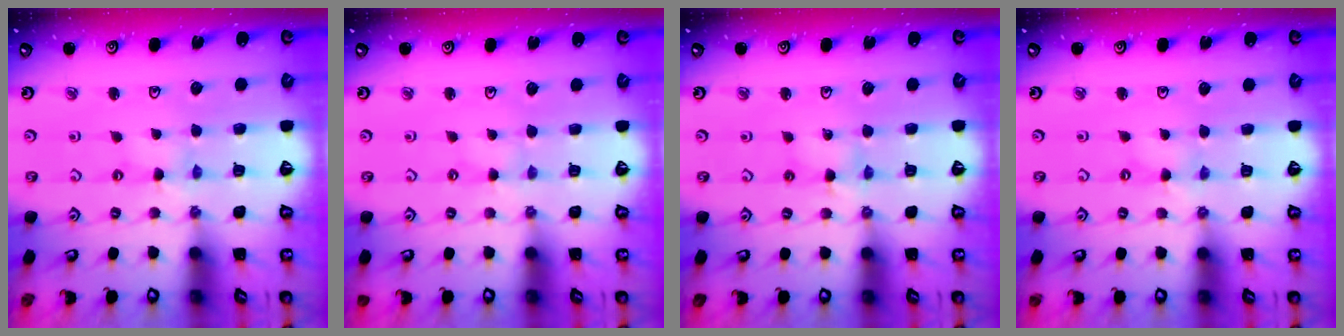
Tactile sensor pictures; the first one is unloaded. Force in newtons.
{"total": 0.6, "press": 0.6, "slide": 0.2}
{"total": 2.6, "press": 2.6, "slide": 0.3}
{"total": 0.0}